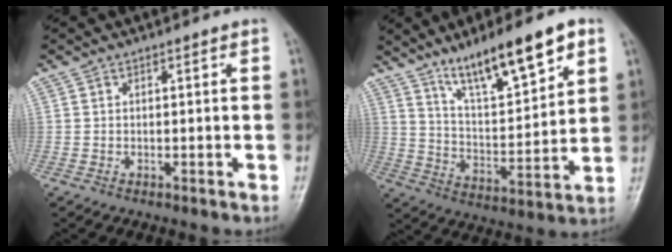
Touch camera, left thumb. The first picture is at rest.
{"total": 16.3, "force": [10.2, 4.2, 12.0], "torque": [-0.177, -0.046, 0.183]}